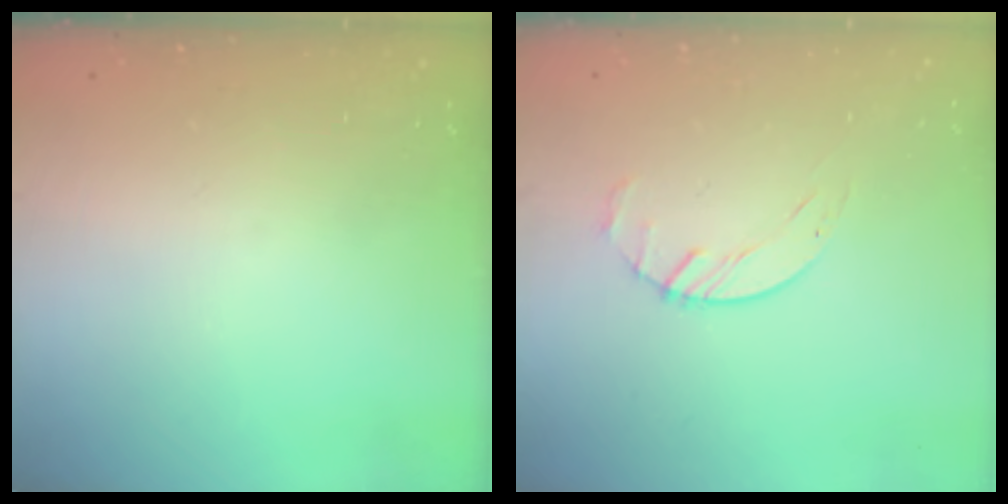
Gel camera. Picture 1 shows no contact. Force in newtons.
{"total": 1.6, "press": 1.6, "slide": 0.3}